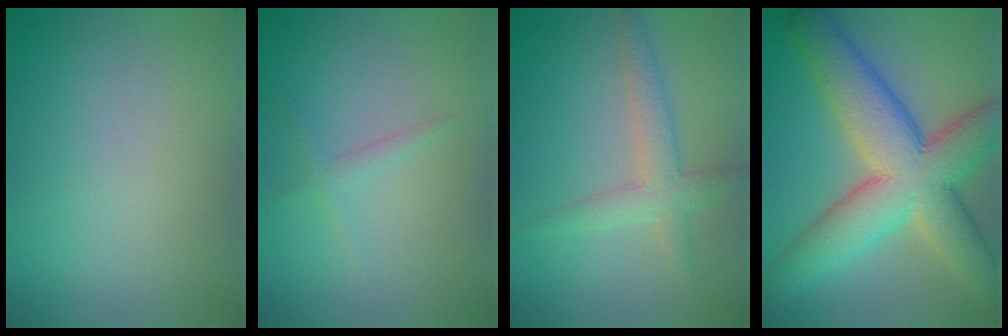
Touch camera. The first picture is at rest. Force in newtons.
{"total": 0.9, "press": 0.9, "slide": 0.1}
{"total": 1.9, "press": 1.8, "slide": 0.3}
{"total": 11.2, "press": 11.2, "slide": 0.5}